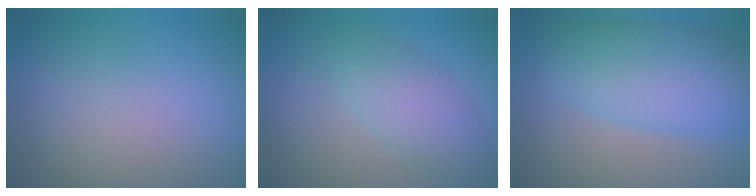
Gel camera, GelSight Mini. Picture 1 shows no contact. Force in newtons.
{"total": 3.5, "press": 3.5, "slide": 0.1}
{"total": 7.0, "press": 7.0, "slide": 0.3}